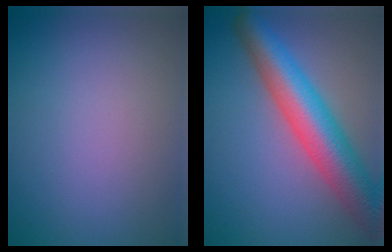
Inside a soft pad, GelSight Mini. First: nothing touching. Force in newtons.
{"total": 8.7, "press": 8.7, "slide": 0.2}